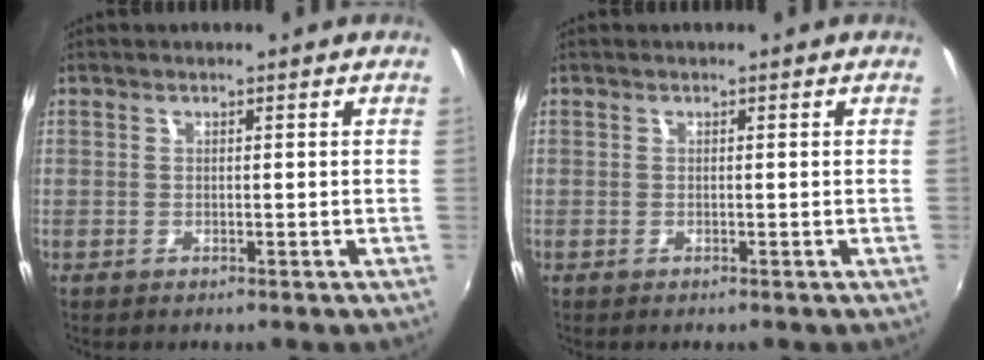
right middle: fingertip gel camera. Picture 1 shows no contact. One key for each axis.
{"total": 0.0}